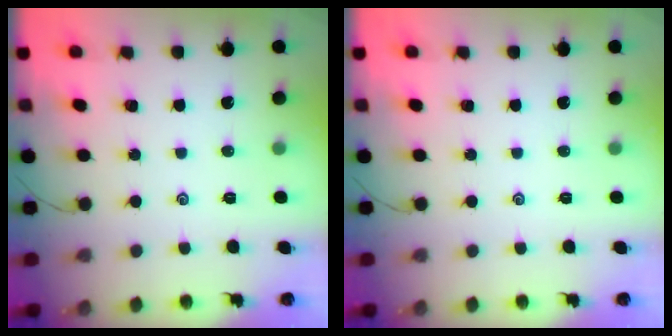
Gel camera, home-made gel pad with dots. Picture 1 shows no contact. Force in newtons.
{"total": 0.0}